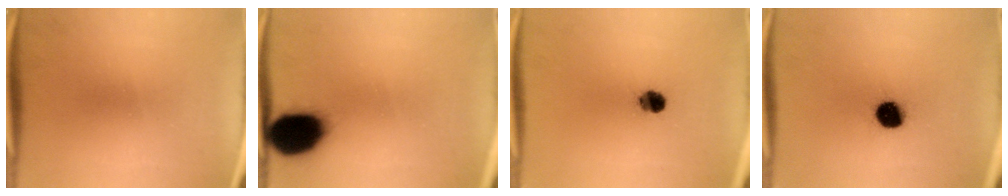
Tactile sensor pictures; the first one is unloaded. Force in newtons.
{"total": 17.2}
{"total": 4.9}
{"total": 9.6}